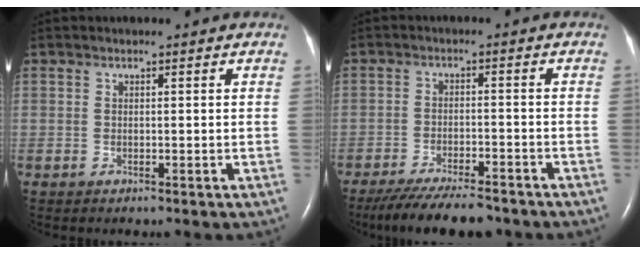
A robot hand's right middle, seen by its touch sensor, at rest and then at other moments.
{"total": 11.7, "force": [-10.2, 2.1, 5.4], "torque": [-0.088, -0.017, -0.153]}